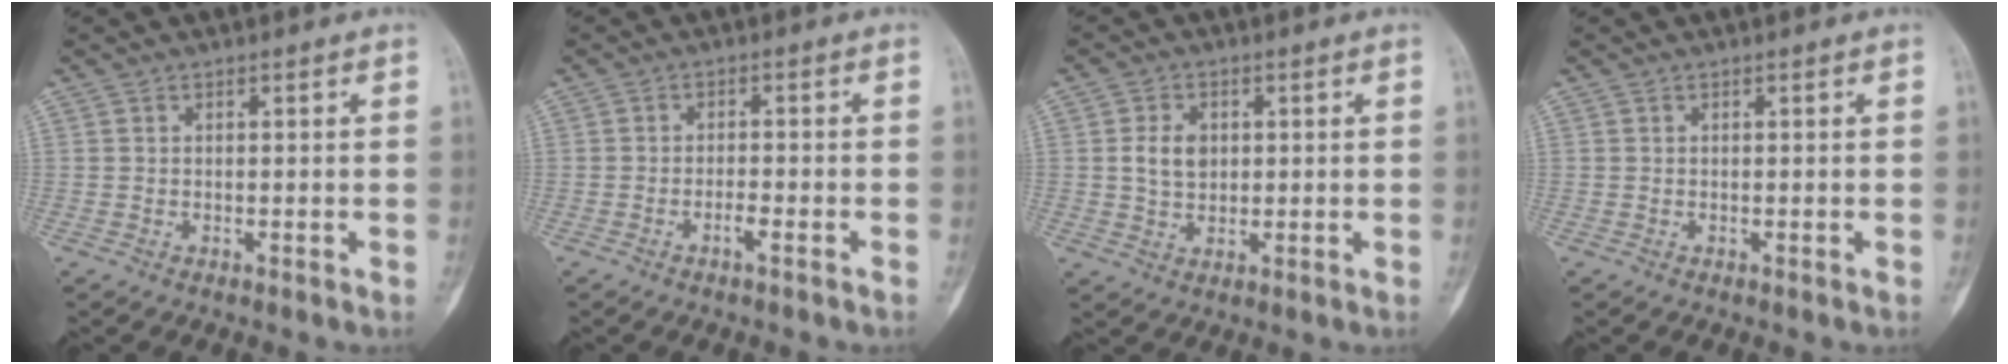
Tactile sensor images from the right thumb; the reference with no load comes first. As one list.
[{"total": 2.3, "force": [-1.3, 0.4, 1.8], "torque": [-0.037, 0.007, -0.026]}, {"total": 5.2, "force": [0.8, 3.8, 3.4], "torque": [-0.044, 0.000, 0.016]}, {"total": 0.0}]